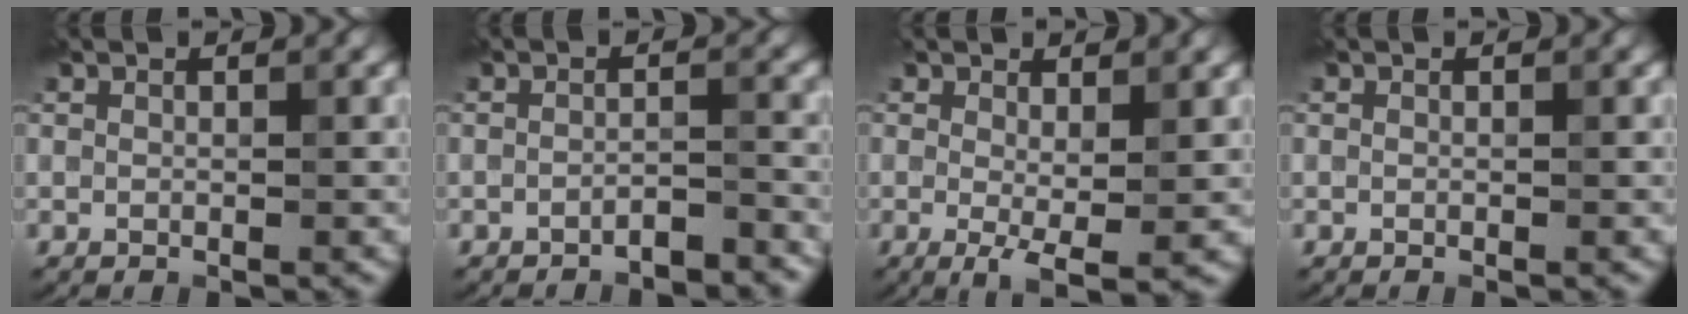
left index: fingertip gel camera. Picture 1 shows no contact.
{"total": 2.0, "force": [-1.8, 0.3, 1.0], "torque": [-0.009, 0.006, -0.033]}
{"total": 3.4, "force": [0.1, 0.9, 3.2], "torque": [-0.056, -0.012, 0.002]}
{"total": 0.0}